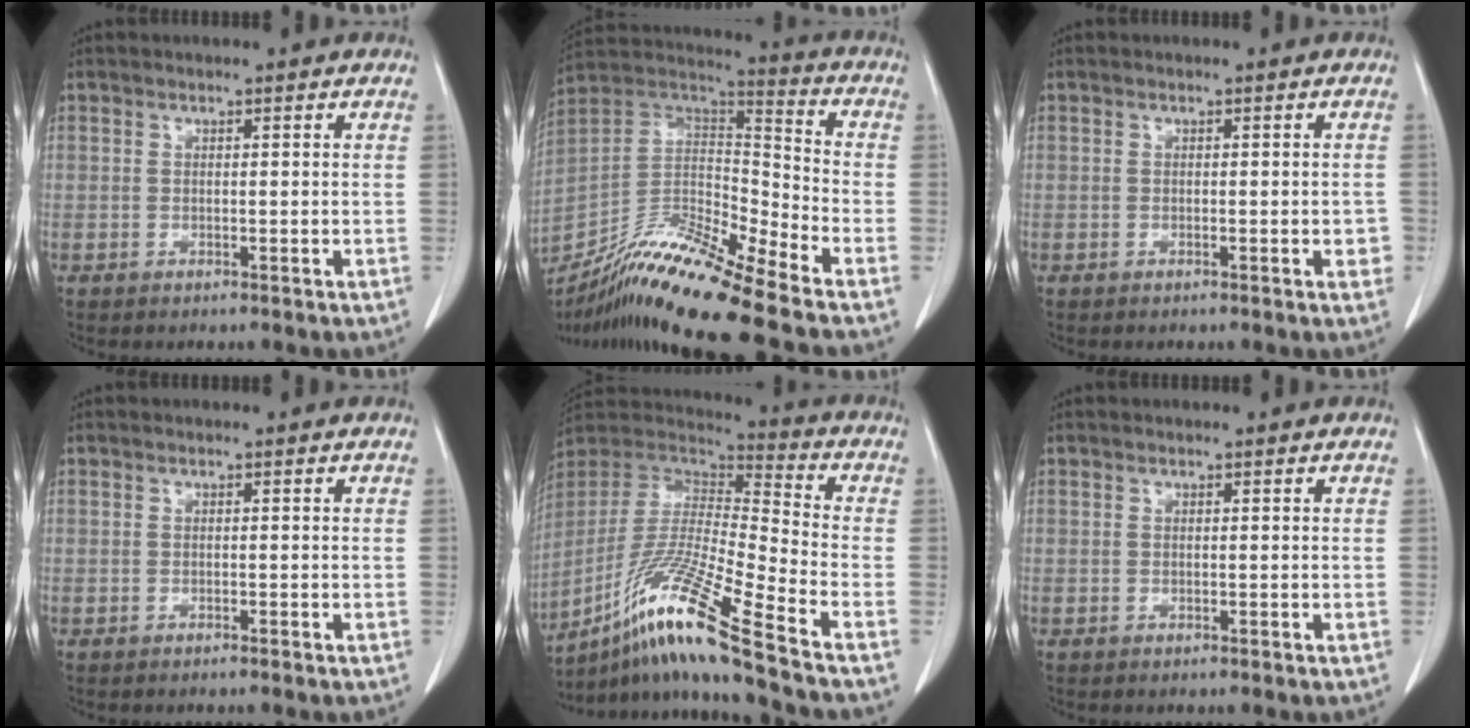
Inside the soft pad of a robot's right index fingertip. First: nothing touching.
{"total": 18.6, "force": [-14.8, -0.2, 11.3], "torque": [-0.221, -0.006, -0.276]}
{"total": 1.6, "force": [-0.6, 0.5, 1.4], "torque": [-0.008, 0.002, -0.008]}
{"total": 0.0}
{"total": 19.5, "force": [-12.7, -0.7, 14.8], "torque": [-0.325, -0.028, -0.240]}
{"total": 0.0}